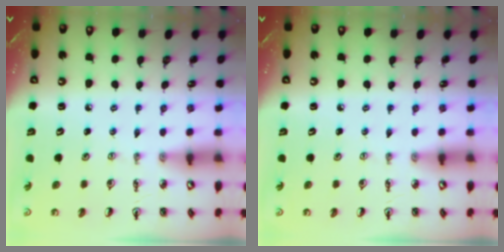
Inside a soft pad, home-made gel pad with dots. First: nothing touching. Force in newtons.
{"total": 0.0}